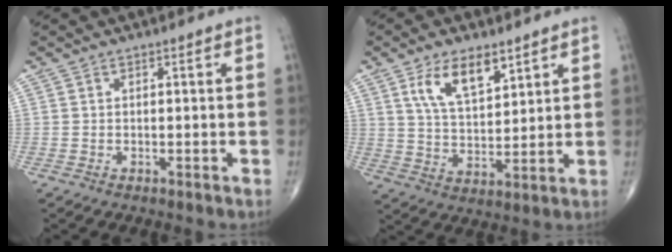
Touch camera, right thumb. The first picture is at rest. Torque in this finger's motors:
{"motor_torque": [0.00, 0.19, 0.23, 0.16, 0.13]}